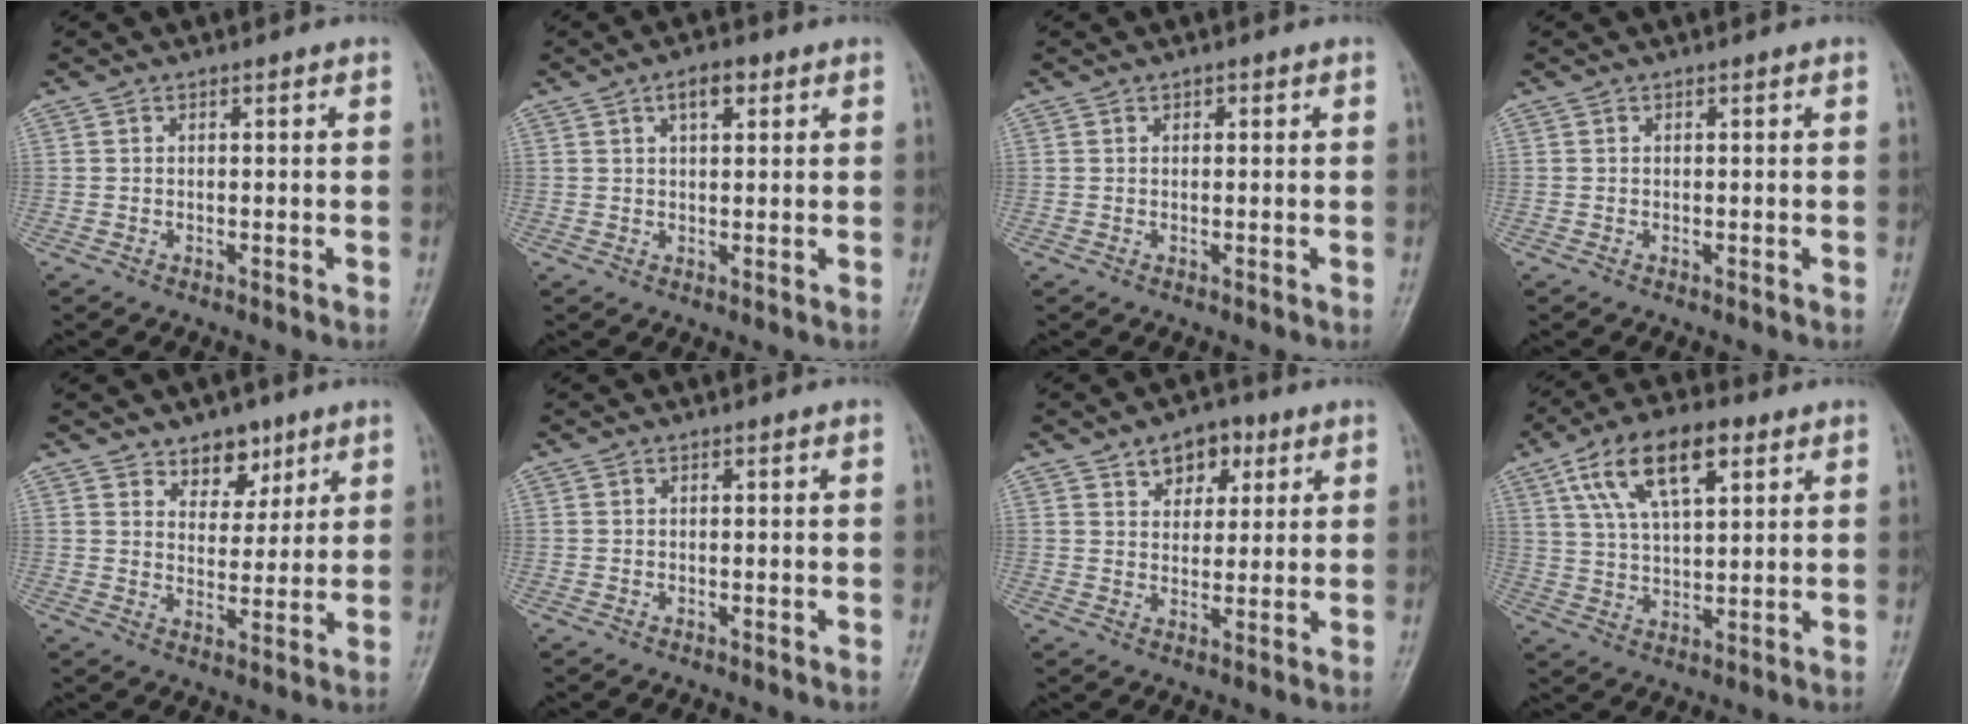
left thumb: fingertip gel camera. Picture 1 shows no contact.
{"total": 4.1, "force": [2.0, 2.0, 3.0], "torque": [-0.039, -0.002, 0.030]}
{"total": 0.8, "force": [0.4, 0.5, 0.4], "torque": [-0.002, 0.000, 0.003]}
{"total": 0.0}
{"total": 6.7, "force": [4.5, 4.3, 2.4], "torque": [0.000, -0.027, 0.073]}
{"total": 0.0}
{"total": 7.1, "force": [3.7, 4.8, 3.7], "torque": [-0.017, -0.012, 0.053]}
{"total": 13.8, "force": [6.4, 6.2, 10.5], "torque": [-0.176, -0.002, 0.113]}